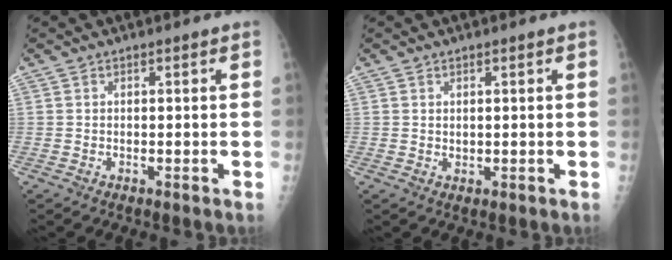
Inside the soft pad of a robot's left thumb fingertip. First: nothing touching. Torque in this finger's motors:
{"motor_torque": [-0.15, 0.09, 0.23, 0.03, 0.04]}